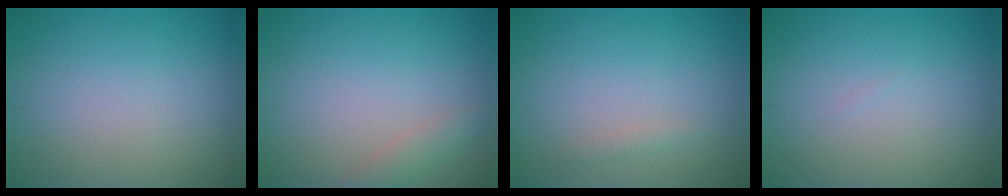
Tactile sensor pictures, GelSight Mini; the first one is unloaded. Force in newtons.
{"total": 1.6, "press": 1.6, "slide": 0.2}
{"total": 0.6, "press": 0.6, "slide": 0.0}
{"total": 0.0}